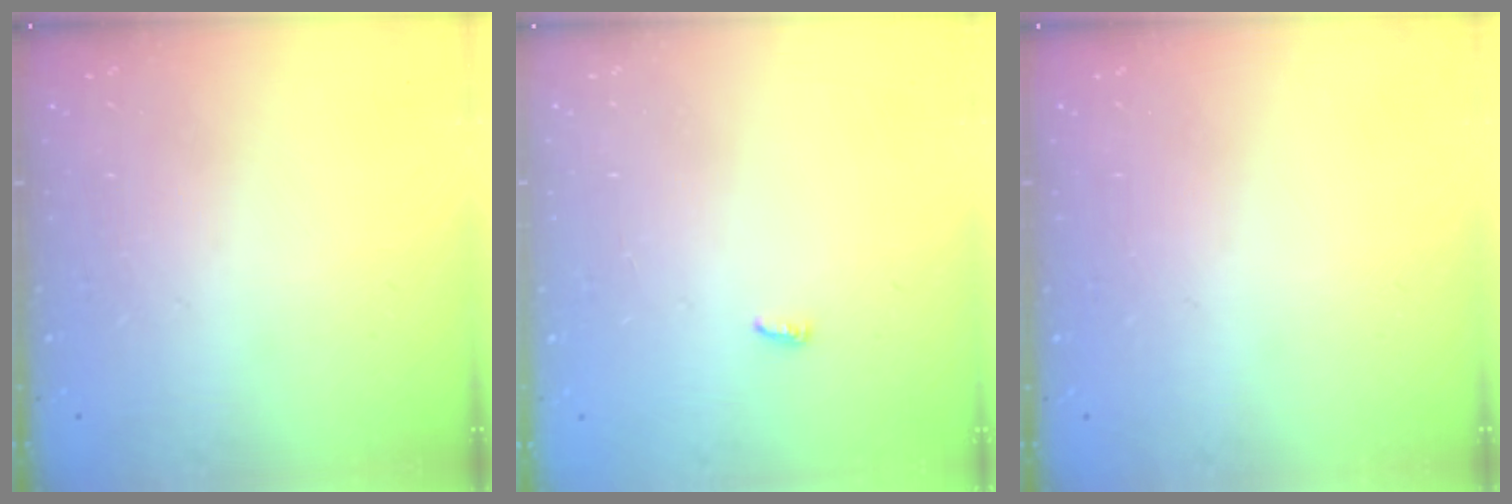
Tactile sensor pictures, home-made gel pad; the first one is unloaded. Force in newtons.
{"total": 3.6, "press": 3.6, "slide": 0.4}
{"total": 0.0}